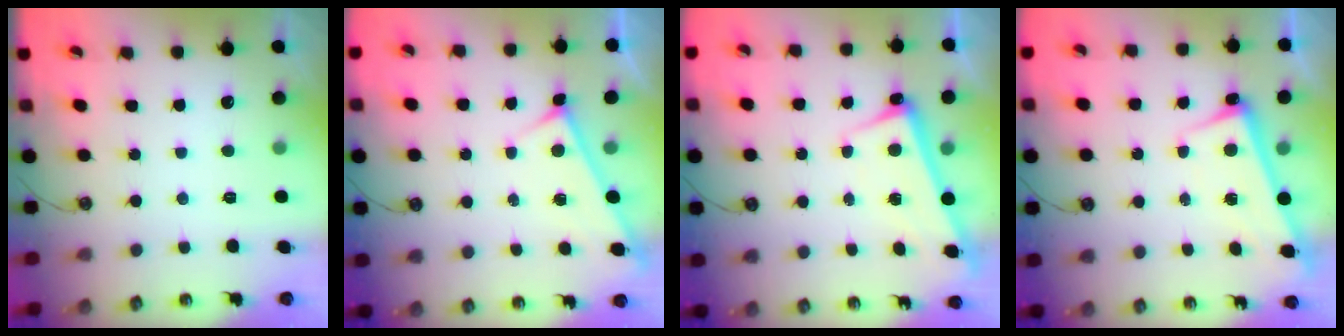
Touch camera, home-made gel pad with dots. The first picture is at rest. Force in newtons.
{"total": 4.5, "press": 4.5, "slide": 0.2}
{"total": 2.4, "press": 2.3, "slide": 0.9}
{"total": 2.8, "press": 2.6, "slide": 1.1}